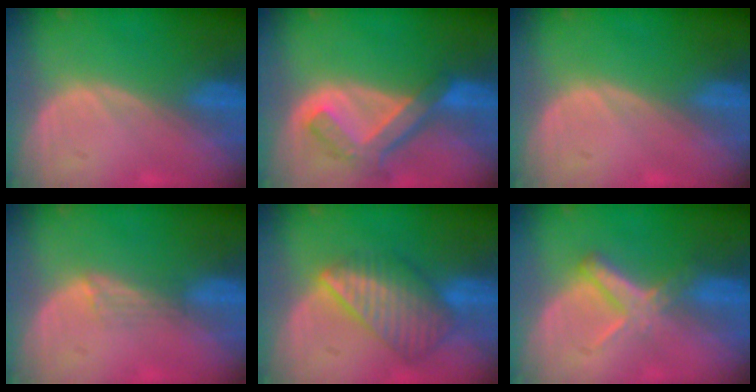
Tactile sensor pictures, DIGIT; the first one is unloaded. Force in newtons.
{"total": 7.6, "press": 6.6, "slide": 3.7}
{"total": 0.0}
{"total": 2.0, "press": 1.6, "slide": 1.3}
{"total": 8.6, "press": 7.6, "slide": 4.0}
{"total": 5.6, "press": 5.1, "slide": 2.2}